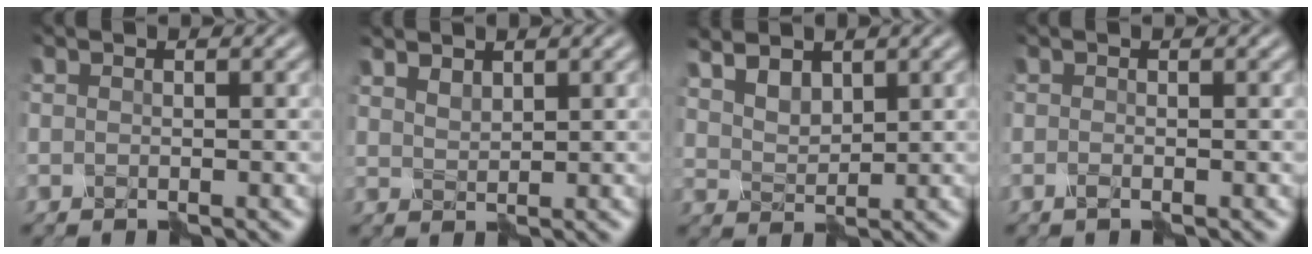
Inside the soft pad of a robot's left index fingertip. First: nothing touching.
{"total": 1.7, "force": [1.6, 0.4, 0.2], "torque": [-0.007, 0.001, 0.035]}
{"total": 3.8, "force": [2.9, 1.8, 1.6], "torque": [-0.033, 0.016, 0.050]}
{"total": 0.6, "force": [-0.4, 0.1, 0.4], "torque": [-0.009, -0.001, -0.010]}